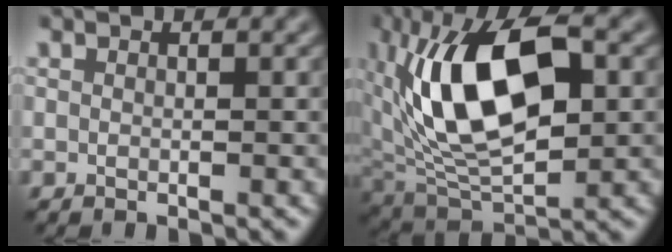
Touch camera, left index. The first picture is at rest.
{"total": 12.7, "force": [2.4, 6.3, 10.8], "torque": [-0.183, 0.017, 0.034]}